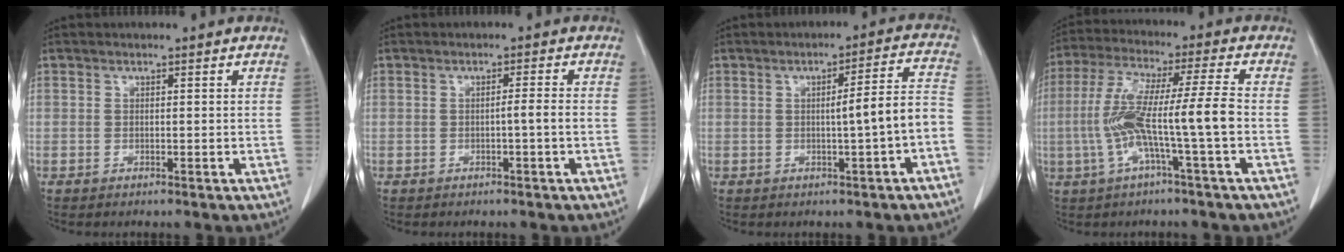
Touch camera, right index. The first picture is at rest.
{"total": 1.7, "force": [-0.6, -0.4, 1.6], "torque": [-0.023, 0.001, -0.010]}
{"total": 6.5, "force": [-1.6, -0.1, 6.3], "torque": [-0.084, 0.020, -0.020]}
{"total": 11.4, "force": [-2.4, -0.7, 11.1], "torque": [-0.225, 0.017, -0.049]}